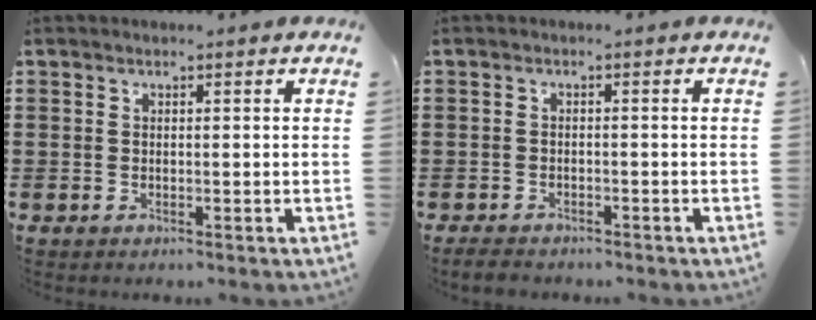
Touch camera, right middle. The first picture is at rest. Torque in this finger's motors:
{"motor_torque": [0.54, -0.06, 0.00, 0.00]}